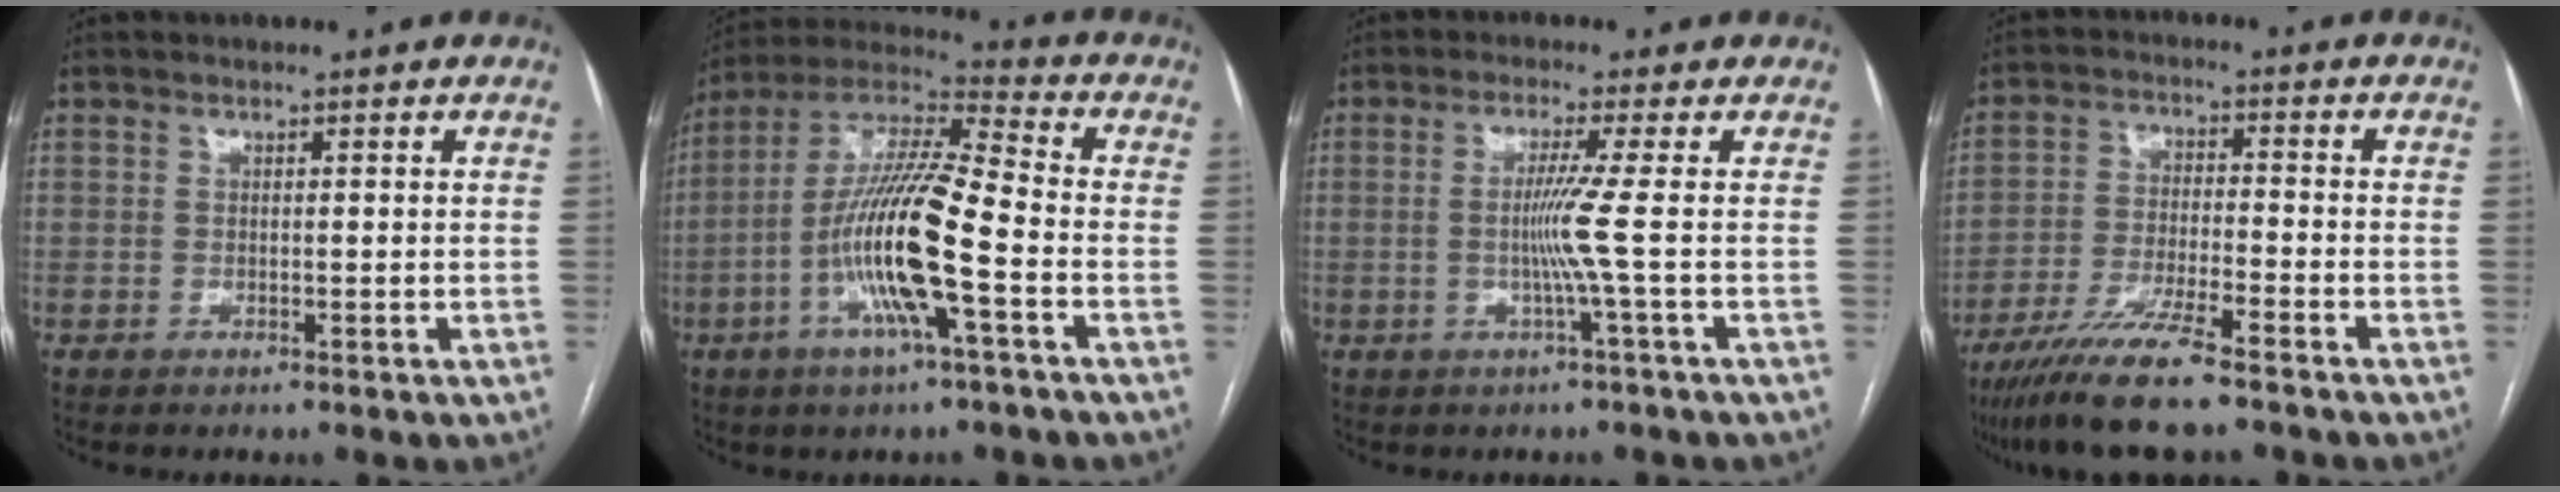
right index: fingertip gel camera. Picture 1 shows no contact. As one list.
[{"total": 16.0, "force": [-4.4, 1.2, 15.3], "torque": [-0.304, 0.002, -0.088]}, {"total": 4.7, "force": [-0.6, -2.2, 4.1], "torque": [-0.079, -0.006, -0.011]}, {"total": 11.0, "force": [-8.4, 0.5, 7.1], "torque": [-0.128, -0.030, -0.148]}]